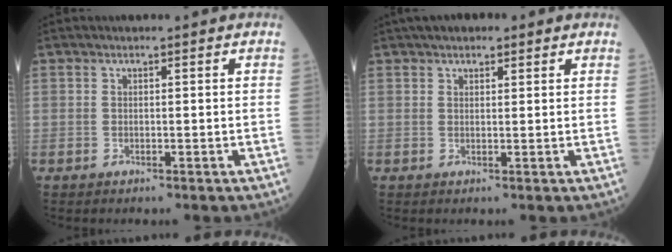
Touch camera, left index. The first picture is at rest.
{"total": 3.4, "force": [2.3, 1.5, 1.9], "torque": [-0.029, 0.020, 0.032]}